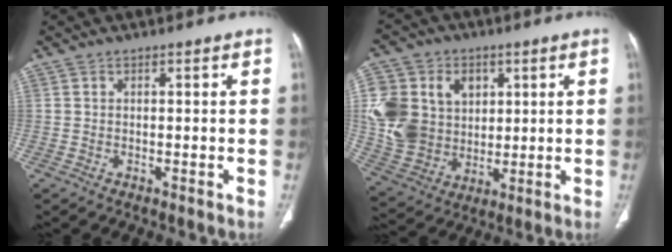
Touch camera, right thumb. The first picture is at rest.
{"total": 18.0, "force": [3.5, 14.7, 9.7], "torque": [-0.176, 0.008, 0.082]}